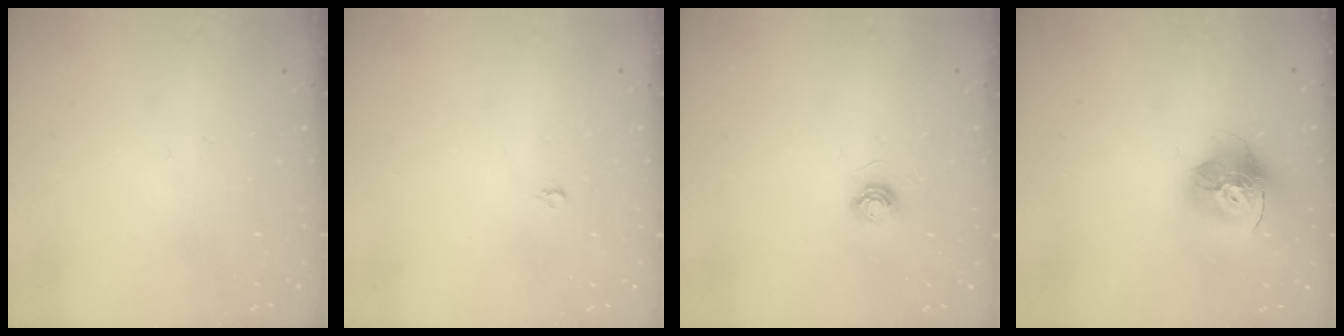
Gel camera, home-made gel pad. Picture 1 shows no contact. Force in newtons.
{"total": 2.2, "press": 2.2, "slide": 0.2}
{"total": 5.0, "press": 4.9, "slide": 0.4}
{"total": 15.5, "press": 15.4, "slide": 1.7}